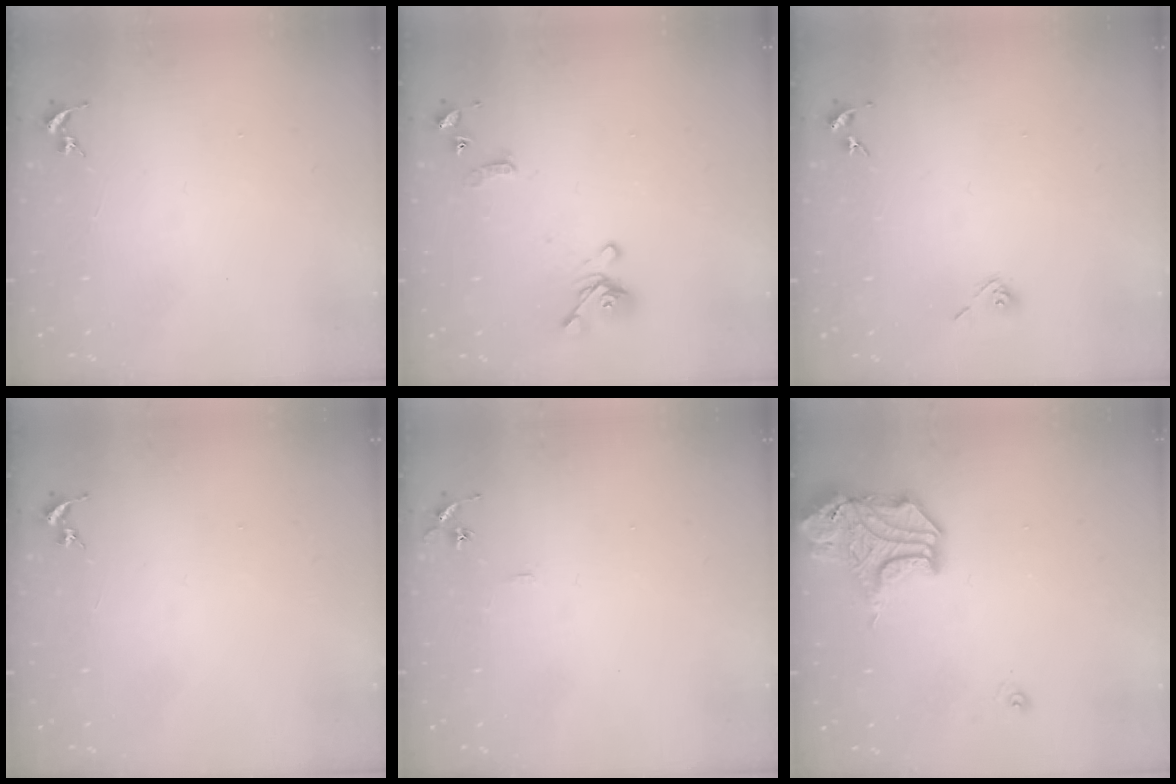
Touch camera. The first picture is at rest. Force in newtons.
{"total": 11.1, "press": 11.0, "slide": 1.3}
{"total": 4.4, "press": 3.9, "slide": 2.0}
{"total": 0.0}
{"total": 5.2, "press": 5.2, "slide": 0.5}
{"total": 14.3, "press": 14.0, "slide": 2.5}